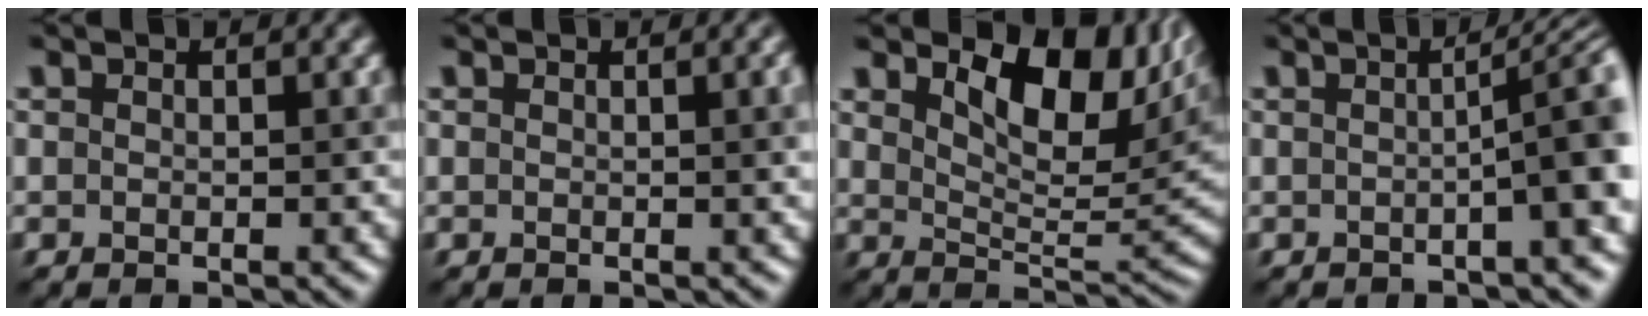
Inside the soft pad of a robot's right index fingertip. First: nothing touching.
{"total": 2.6, "force": [0.2, 0.9, 2.4], "torque": [-0.011, 0.012, 0.002]}
{"total": 8.6, "force": [3.7, 4.0, 6.6], "torque": [-0.097, 0.001, 0.064]}
{"total": 5.5, "force": [-0.3, 1.2, 5.3], "torque": [-0.050, 0.017, 0.000]}